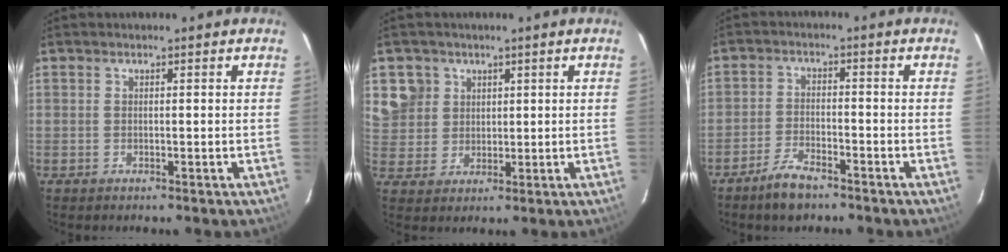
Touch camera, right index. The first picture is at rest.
{"total": 6.6, "force": [2.8, 6.0, 0.7], "torque": [-0.009, 0.018, 0.058]}
{"total": 5.8, "force": [-4.5, 2.0, 3.1], "torque": [-0.081, -0.002, -0.085]}